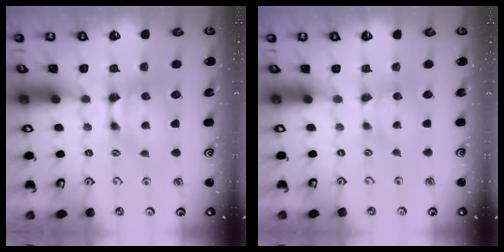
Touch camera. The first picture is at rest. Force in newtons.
{"total": 1.4, "press": 1.4, "slide": 0.3}